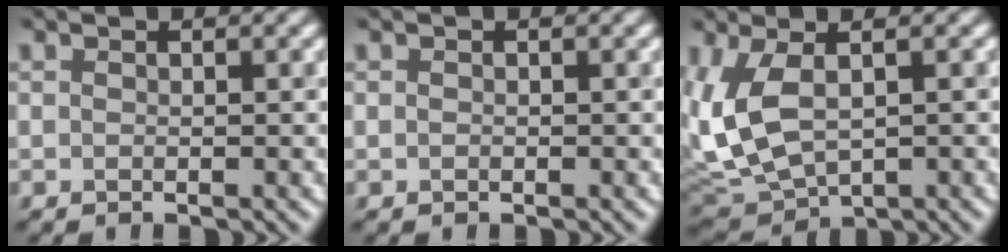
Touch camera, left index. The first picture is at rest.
{"total": 0.0}
{"total": 7.5, "force": [0.8, 4.2, 6.2], "torque": [-0.161, -0.004, 0.018]}